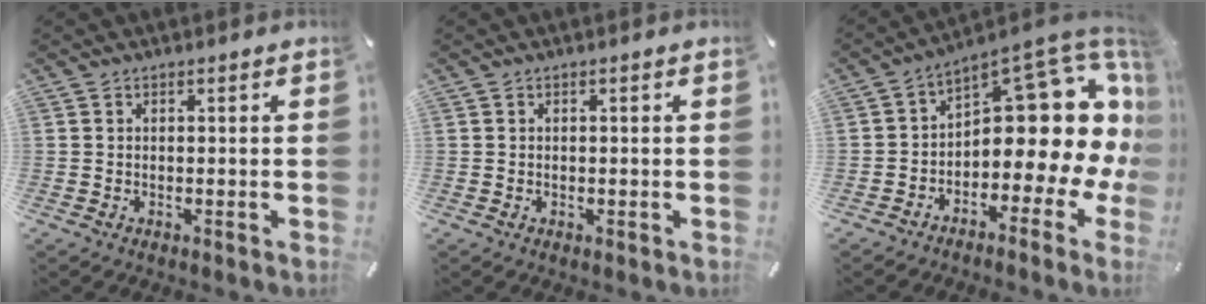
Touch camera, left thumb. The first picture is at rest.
{"total": 0.5, "force": [0.0, 0.5, 0.2], "torque": [-0.004, 0.002, -0.001]}
{"total": 15.8, "force": [5.2, 8.7, 12.1], "torque": [-0.138, -0.069, 0.089]}